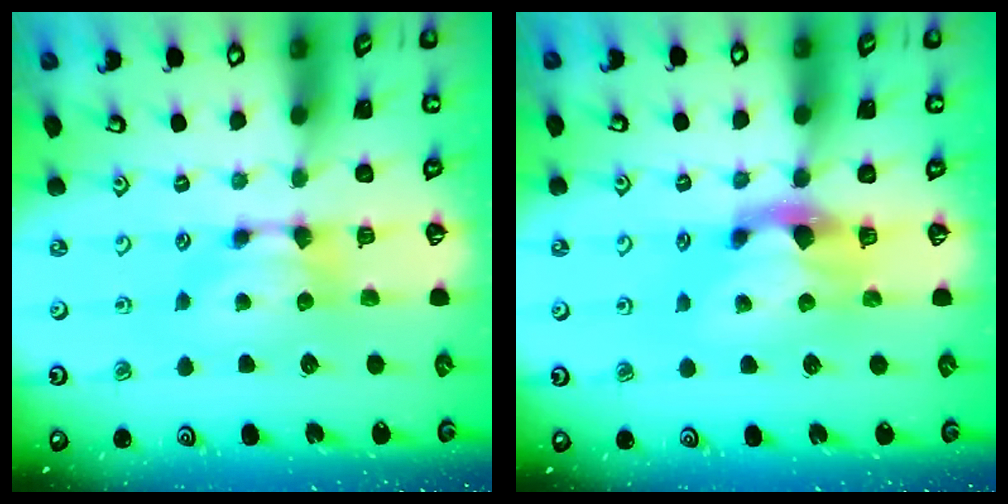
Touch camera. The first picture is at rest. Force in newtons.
{"total": 2.9, "press": 2.6, "slide": 1.3}